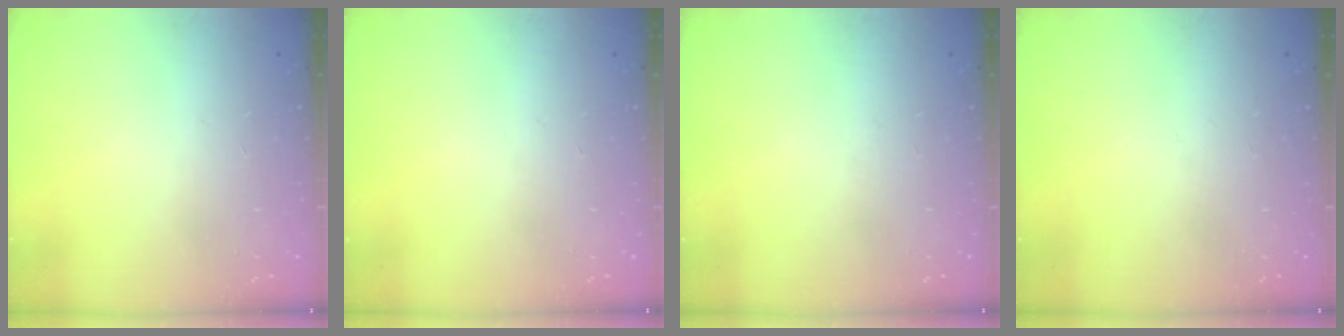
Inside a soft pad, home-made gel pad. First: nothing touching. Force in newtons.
{"total": 0.0}
{"total": 0.0}
{"total": 0.0}